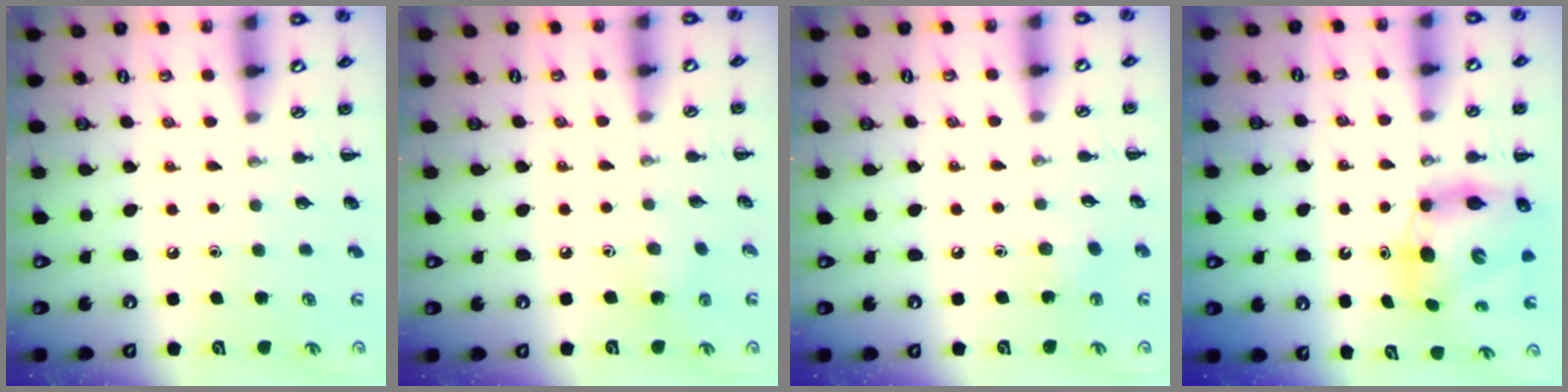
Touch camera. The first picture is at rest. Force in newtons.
{"total": 4.0, "press": 3.8, "slide": 1.2}
{"total": 4.6, "press": 4.4, "slide": 1.5}
{"total": 7.1, "press": 6.8, "slide": 2.0}